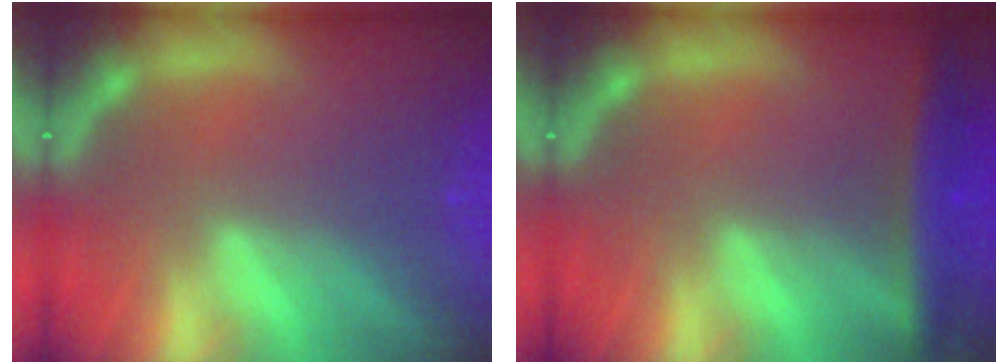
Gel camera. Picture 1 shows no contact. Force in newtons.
{"total": 4.4}